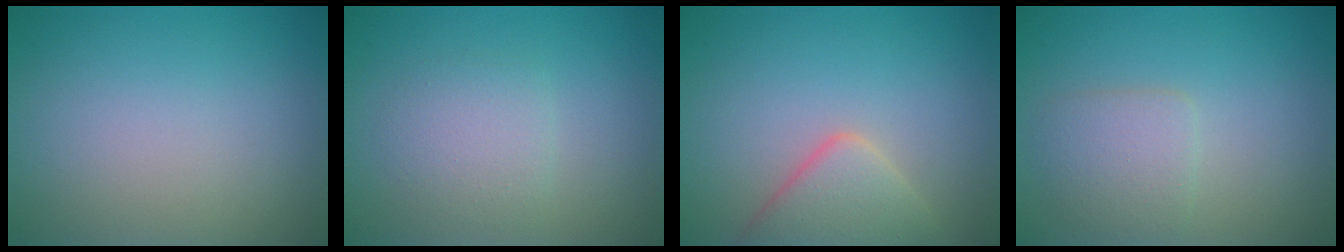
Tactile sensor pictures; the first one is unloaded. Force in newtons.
{"total": 2.3, "press": 2.3, "slide": 0.1}
{"total": 4.2, "press": 4.2, "slide": 0.3}
{"total": 2.5, "press": 2.5, "slide": 0.1}